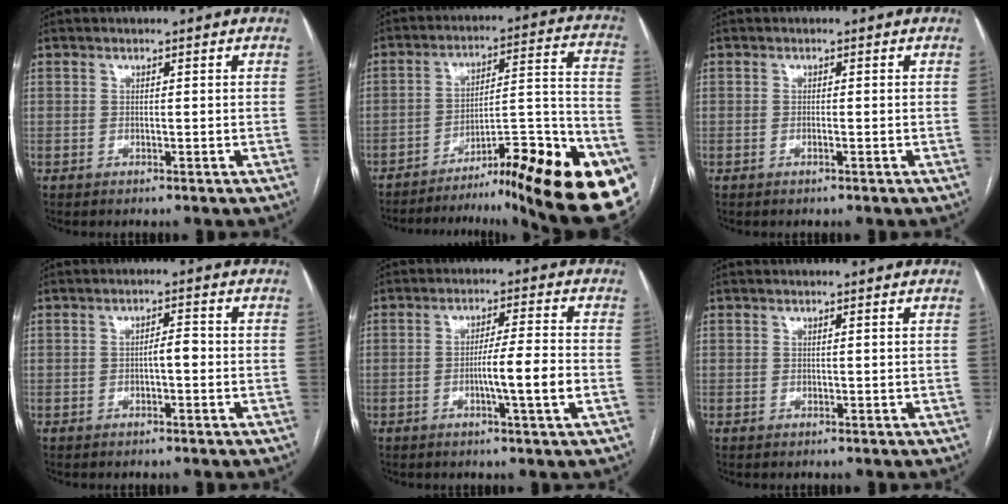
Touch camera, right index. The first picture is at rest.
{"total": 26.9, "force": [-18.5, 2.5, 19.4], "torque": [-0.168, 0.014, -0.259]}
{"total": 0.7, "force": [-0.3, -0.1, 0.6], "torque": [-0.011, 0.001, -0.005]}
{"total": 2.2, "force": [-0.5, 0.6, 2.1], "torque": [-0.029, 0.006, -0.010]}
{"total": 6.9, "force": [-1.8, -0.8, 6.7], "torque": [-0.108, -0.004, -0.032]}
{"total": 0.0}